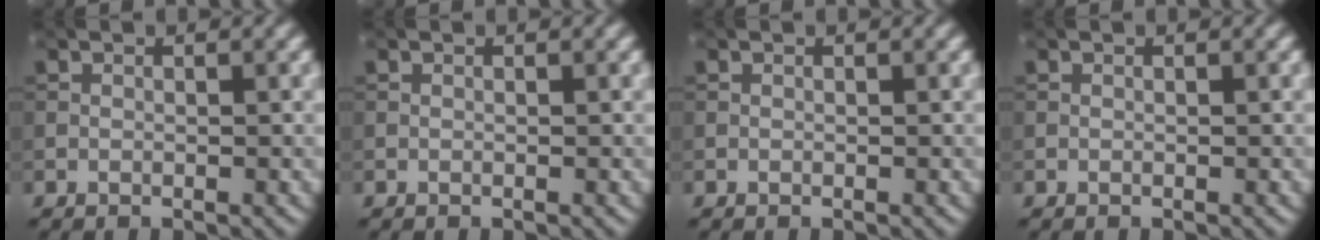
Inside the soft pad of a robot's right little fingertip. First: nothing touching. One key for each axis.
{"total": 0.0}
{"total": 0.0}
{"total": 0.0}